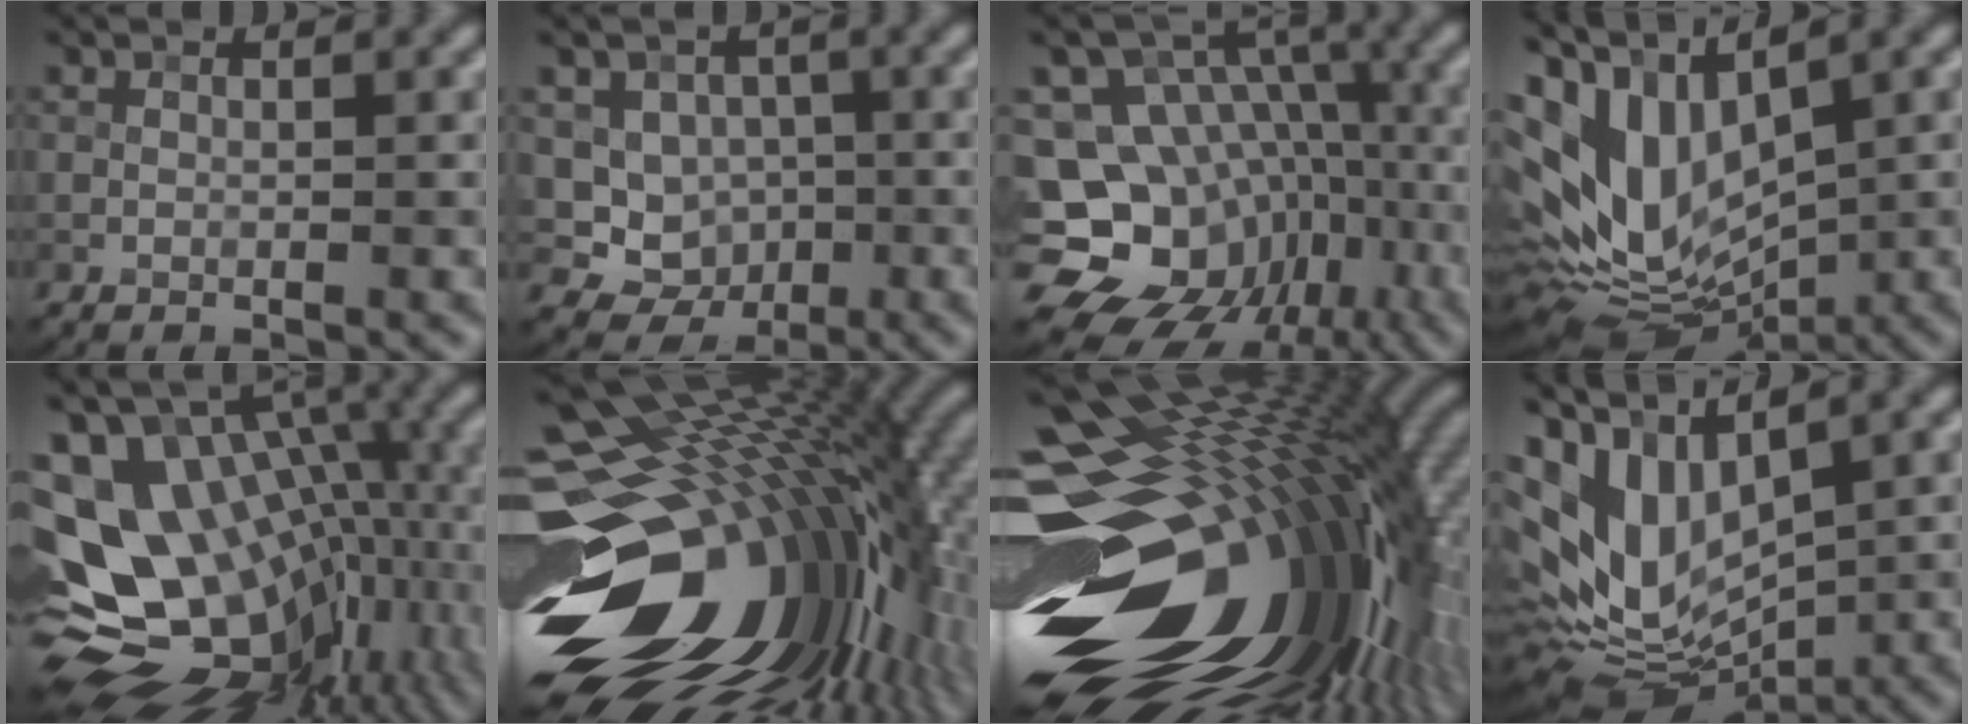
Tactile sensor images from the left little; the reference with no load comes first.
{"total": 5.4, "force": [-0.7, 4.8, 2.2], "torque": [-0.009, -0.003, -0.025]}
{"total": 16.1, "force": [-6.6, 13.3, 6.3], "torque": [-0.108, -0.007, -0.100]}
{"total": 11.5, "force": [1.8, 6.7, 9.1], "torque": [-0.197, -0.011, 0.044]}
{"total": 17.5, "force": [-0.1, 11.9, 12.8], "torque": [-0.199, -0.006, 0.037]}
{"total": 20.4, "force": [-3.5, 13.5, 14.9], "torque": [-0.264, -0.022, -0.039]}
{"total": 21.0, "force": [-2.9, 12.2, 16.8], "torque": [-0.298, -0.040, -0.036]}
{"total": 9.2, "force": [1.6, 5.2, 7.4], "torque": [-0.160, -0.013, 0.036]}